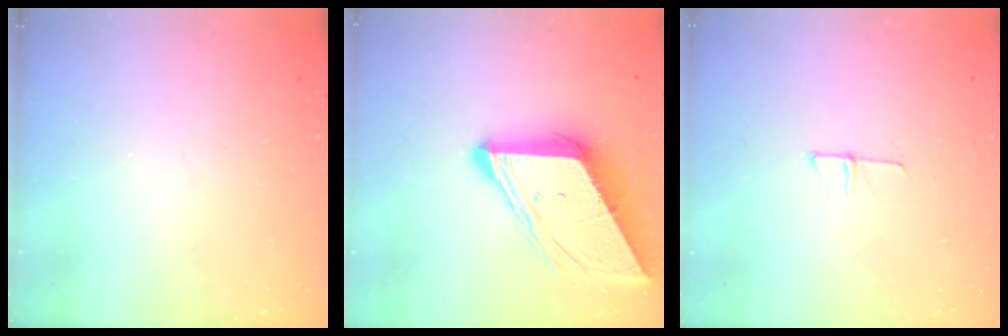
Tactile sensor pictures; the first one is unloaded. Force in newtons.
{"total": 10.9, "press": 10.8, "slide": 1.0}
{"total": 4.5, "press": 4.5, "slide": 0.4}